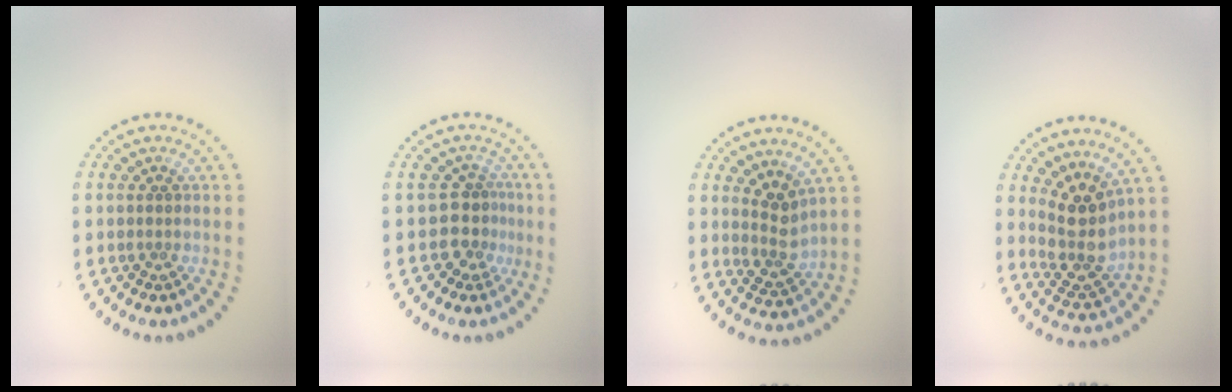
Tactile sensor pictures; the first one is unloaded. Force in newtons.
{"total": 2.9, "press": 2.1, "slide": 2.0}
{"total": 2.5, "press": 1.9, "slide": 1.6}
{"total": 3.9, "press": 3.1, "slide": 2.3}